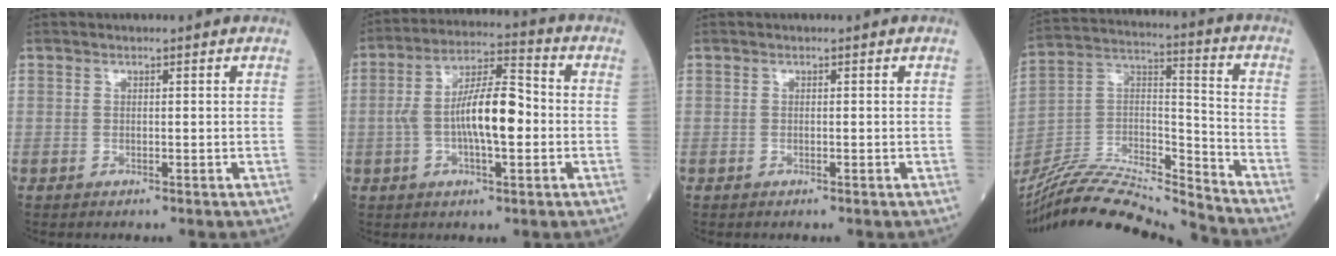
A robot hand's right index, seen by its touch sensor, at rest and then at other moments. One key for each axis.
{"total": 11.3, "fx": -1.2, "fy": 3.0, "fz": 10.9, "tx": -0.204, "ty": 0.018, "tz": -0.025}
{"total": 0.0}
{"total": 21.7, "fx": -20.7, "fy": 0.7, "fz": 6.6, "tx": -0.142, "ty": 0.015, "tz": -0.362}